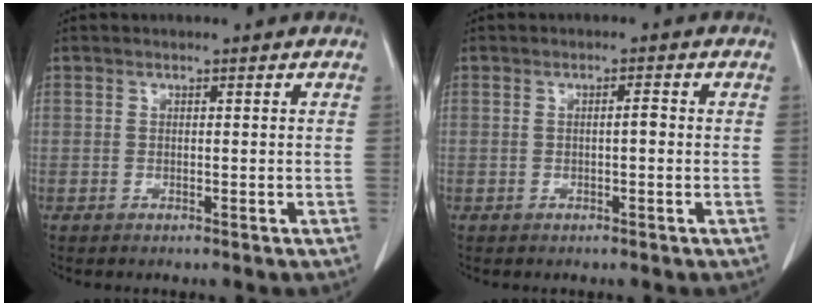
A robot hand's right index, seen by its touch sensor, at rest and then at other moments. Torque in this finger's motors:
{"motor_torque": [0.00, -0.03, -0.05, -0.01]}